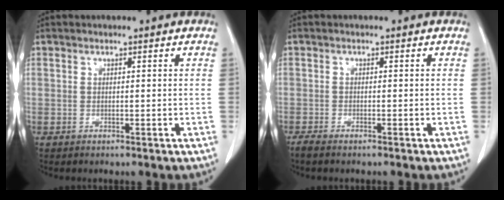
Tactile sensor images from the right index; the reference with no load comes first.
{"total": 2.7, "force": [-2.2, 0.5, 1.5], "torque": [-0.026, -0.007, -0.029]}